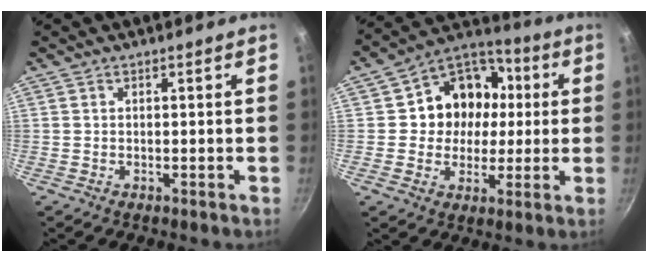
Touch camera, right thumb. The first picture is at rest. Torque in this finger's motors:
{"motor_torque": [-0.74, 1.02, 0.65, 0.53, 0.11]}